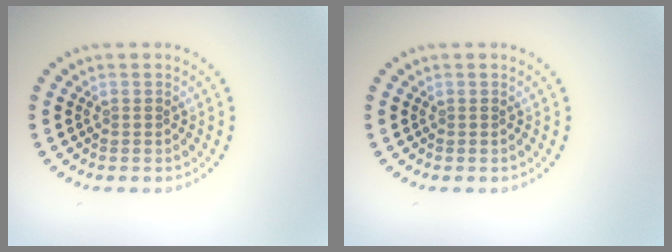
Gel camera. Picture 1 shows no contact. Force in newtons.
{"total": 0.0}